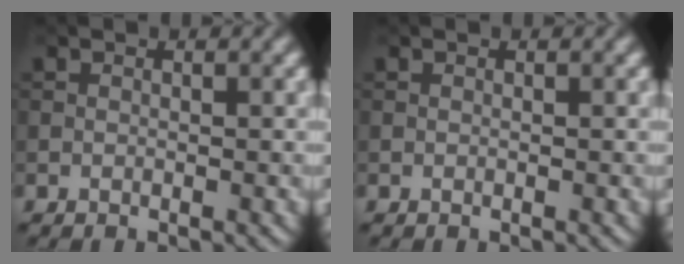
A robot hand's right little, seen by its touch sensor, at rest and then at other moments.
{"total": 0.0}